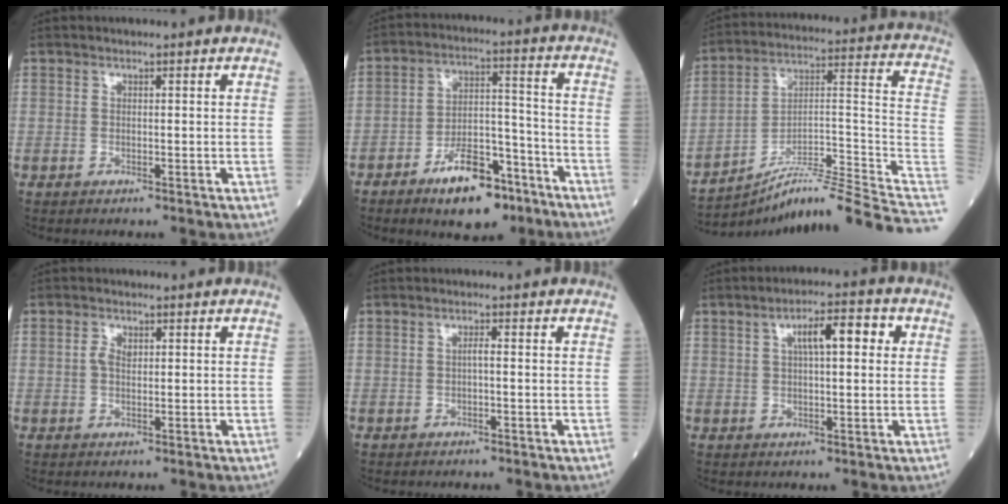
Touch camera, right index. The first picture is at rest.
{"total": 11.5, "force": [-7.5, 4.4, 7.5], "torque": [-0.126, 0.015, -0.122]}
{"total": 21.6, "force": [-16.9, -1.4, 13.3], "torque": [-0.139, 0.044, -0.261]}
{"total": 1.8, "force": [0.5, 1.0, 1.4], "torque": [-0.032, 0.005, 0.010]}
{"total": 0.9, "force": [-0.1, 0.0, 0.9], "torque": [-0.016, 0.002, -0.002]}
{"total": 6.6, "force": [2.0, 1.6, 6.0], "torque": [-0.099, 0.021, 0.032]}